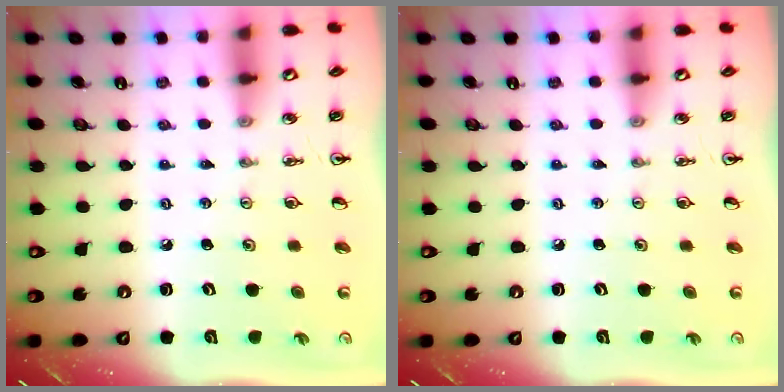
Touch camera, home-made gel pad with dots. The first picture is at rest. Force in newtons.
{"total": 0.0}